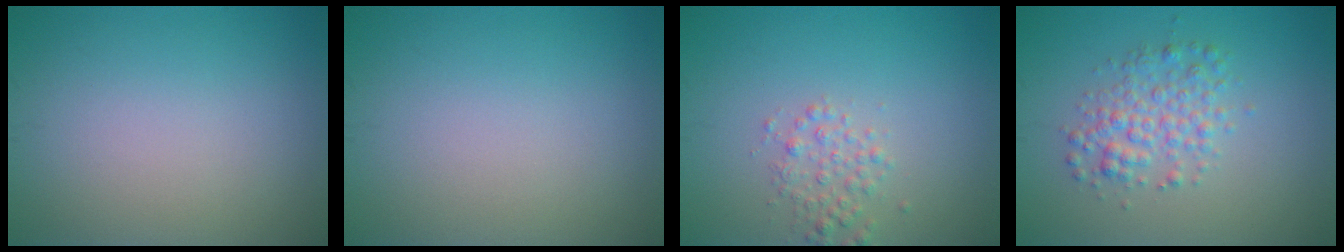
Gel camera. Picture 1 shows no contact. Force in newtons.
{"total": 0.0}
{"total": 2.0, "press": 2.0, "slide": 0.1}
{"total": 3.2, "press": 3.2, "slide": 0.0}